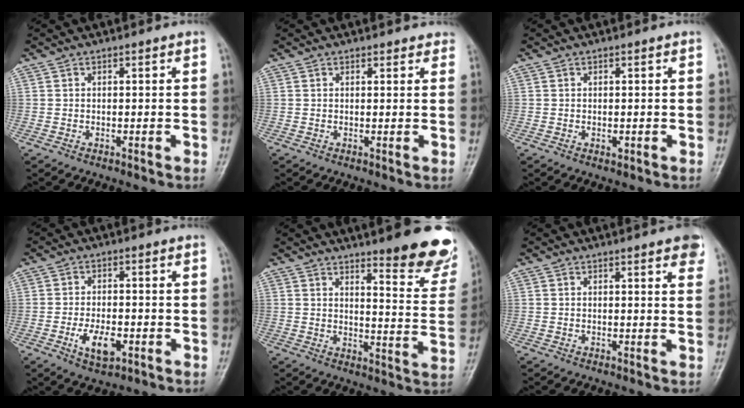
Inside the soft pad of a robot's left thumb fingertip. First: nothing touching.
{"total": 2.2, "force": [2.0, 0.9, 0.4], "torque": [0.014, -0.006, 0.013]}
{"total": 1.0, "force": [-0.1, 0.6, 0.9], "torque": [-0.011, 0.000, 0.000]}
{"total": 5.8, "force": [-2.1, 2.9, 4.6], "torque": [-0.077, 0.004, -0.031]}
{"total": 15.3, "force": [11.5, 3.1, 9.6], "torque": [-0.081, -0.084, 0.141]}
{"total": 4.8, "force": [3.1, 0.9, 3.5], "torque": [-0.031, -0.003, 0.030]}